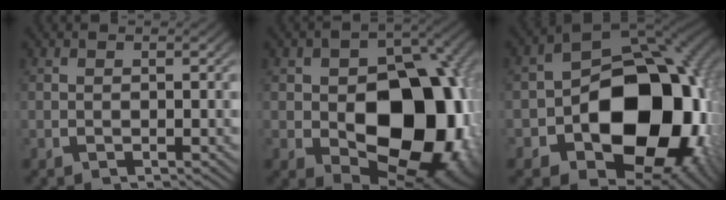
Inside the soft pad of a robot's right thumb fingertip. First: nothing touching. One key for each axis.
{"total": 20.2, "fx": -2.3, "fy": 13.1, "fz": 15.2, "tx": -0.246, "ty": -0.081, "tz": 0.004}
{"total": 22.5, "fx": -3.9, "fy": 14.9, "fz": 16.4, "tx": -0.280, "ty": -0.076, "tz": -0.031}